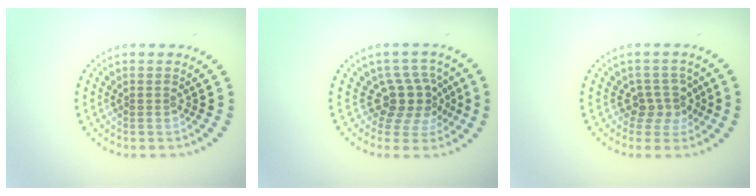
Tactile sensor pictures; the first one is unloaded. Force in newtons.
{"total": 3.6, "press": 2.7, "slide": 2.4}
{"total": 2.6, "press": 2.0, "slide": 1.5}